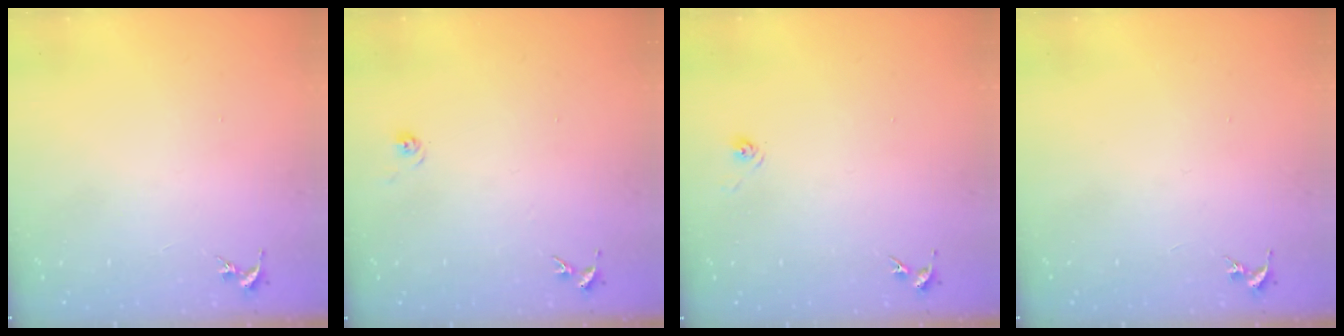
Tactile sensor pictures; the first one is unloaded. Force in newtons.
{"total": 5.8, "press": 5.8, "slide": 0.5}
{"total": 3.2, "press": 2.7, "slide": 1.7}
{"total": 0.0}